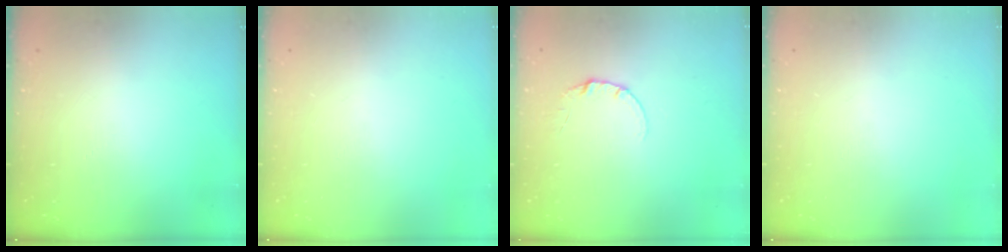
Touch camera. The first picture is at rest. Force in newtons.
{"total": 0.0}
{"total": 3.3, "press": 3.3, "slide": 0.4}
{"total": 0.0}